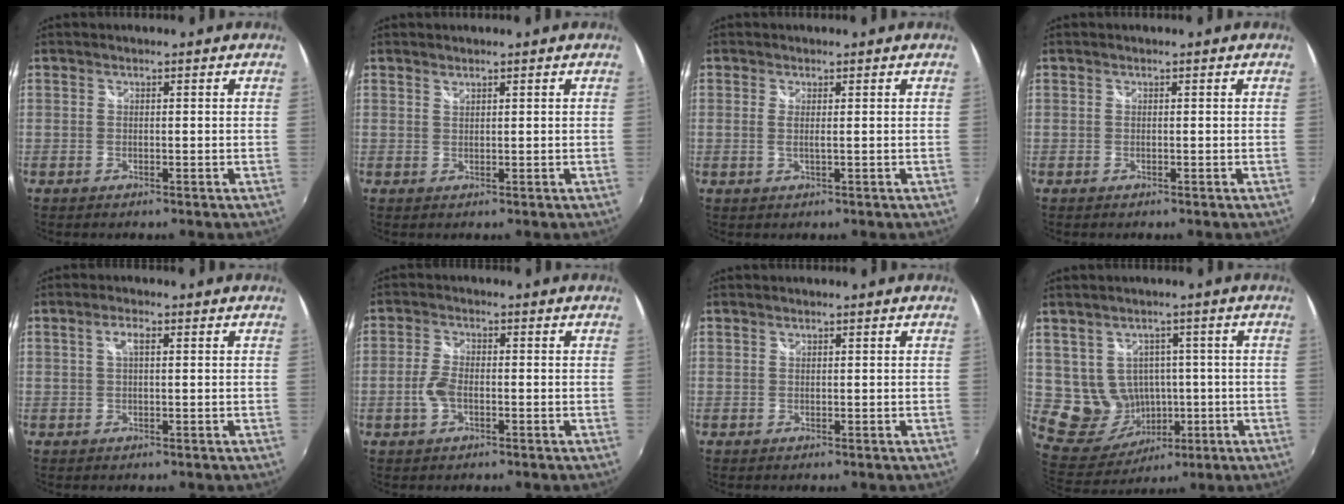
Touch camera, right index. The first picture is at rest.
{"total": 0.8, "force": [0.8, 0.1, 0.2], "torque": [-0.003, 0.000, 0.014]}
{"total": 1.2, "force": [0.4, 0.0, 1.1], "torque": [-0.024, 0.001, 0.006]}
{"total": 0.0}
{"total": 2.3, "force": [0.6, 0.7, 2.1], "torque": [-0.039, 0.005, 0.009]}
{"total": 3.9, "force": [-1.3, 2.1, 3.0], "torque": [-0.070, 0.003, -0.025]}
{"total": 0.0}
{"total": 10.2, "force": [0.3, 9.8, 3.0], "torque": [-0.083, 0.008, 0.036]}